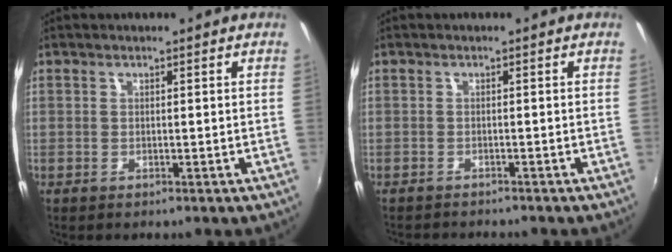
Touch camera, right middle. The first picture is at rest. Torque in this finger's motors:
{"motor_torque": [0.98, -1.16, 0.12, 0.06]}